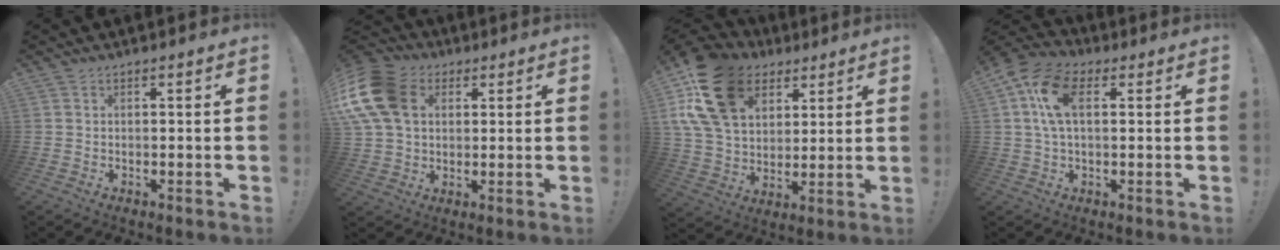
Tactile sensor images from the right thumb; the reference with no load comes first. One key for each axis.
{"total": 18.6, "fx": 4.7, "fy": 13.7, "fz": 11.6, "tx": -0.233, "ty": -0.001, "tz": 0.088}
{"total": 21.5, "fx": 9.1, "fy": 14.8, "fz": 12.6, "tx": -0.234, "ty": -0.038, "tz": 0.177}
{"total": 12.2, "fx": 3.5, "fy": 6.6, "fz": 9.6, "tx": -0.189, "ty": 0.004, "tz": 0.065}